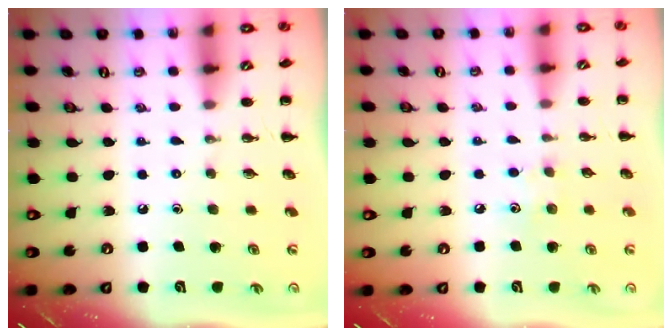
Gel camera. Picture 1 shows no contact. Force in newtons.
{"total": 4.0, "press": 3.9, "slide": 1.0}